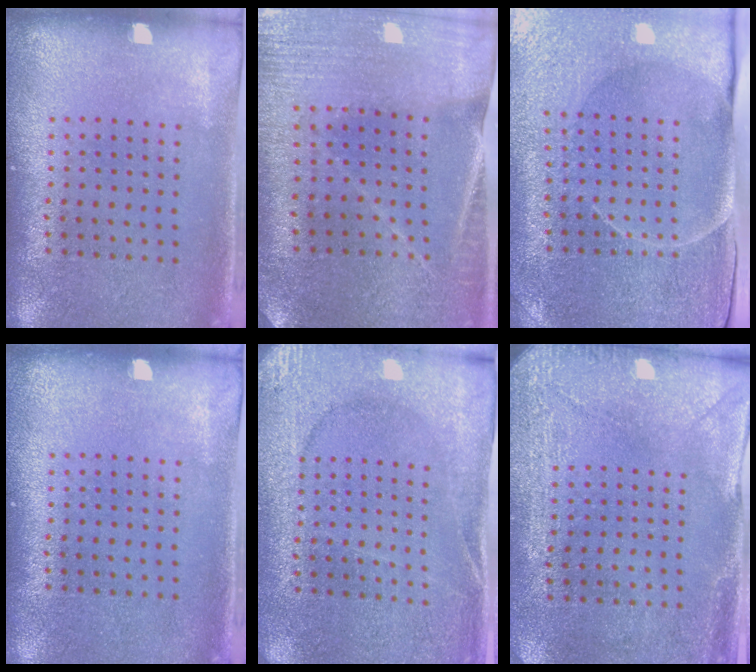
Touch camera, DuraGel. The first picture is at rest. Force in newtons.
{"total": 1.2, "press": 1.2, "slide": 0.1}
{"total": 3.6, "press": 3.6, "slide": 0.5}
{"total": 0.0}
{"total": 2.7, "press": 2.7, "slide": 0.2}
{"total": 2.9, "press": 2.4, "slide": 1.6}